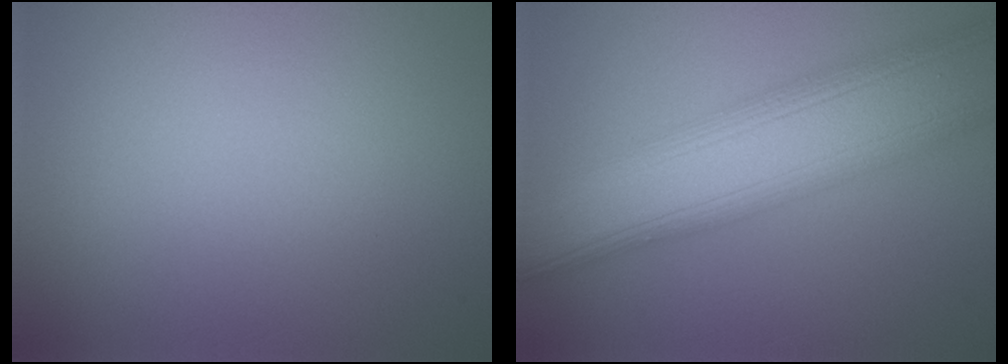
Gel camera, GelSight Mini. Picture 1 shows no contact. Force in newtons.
{"total": 12.0, "press": 12.0, "slide": 0.6}